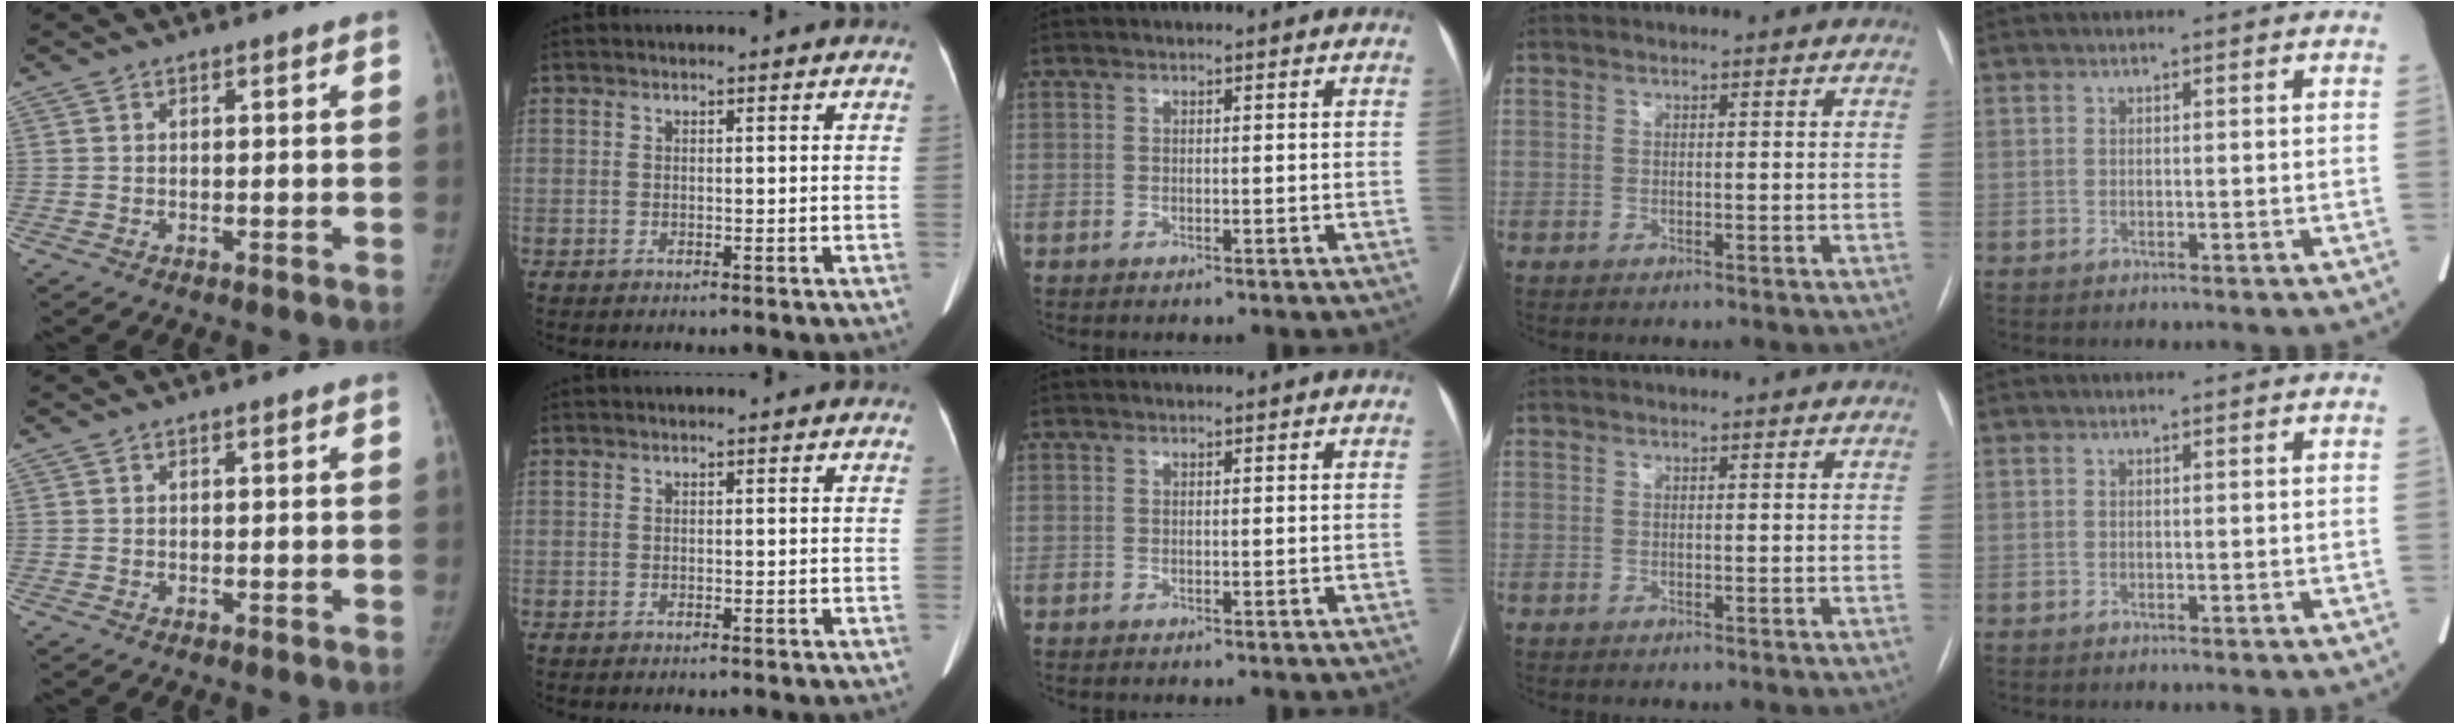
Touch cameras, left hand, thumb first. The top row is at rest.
{}